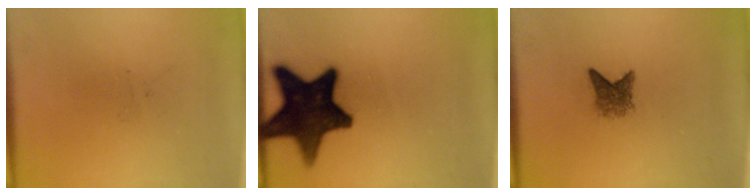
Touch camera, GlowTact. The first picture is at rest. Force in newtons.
{"total": 16.3}
{"total": 2.6}